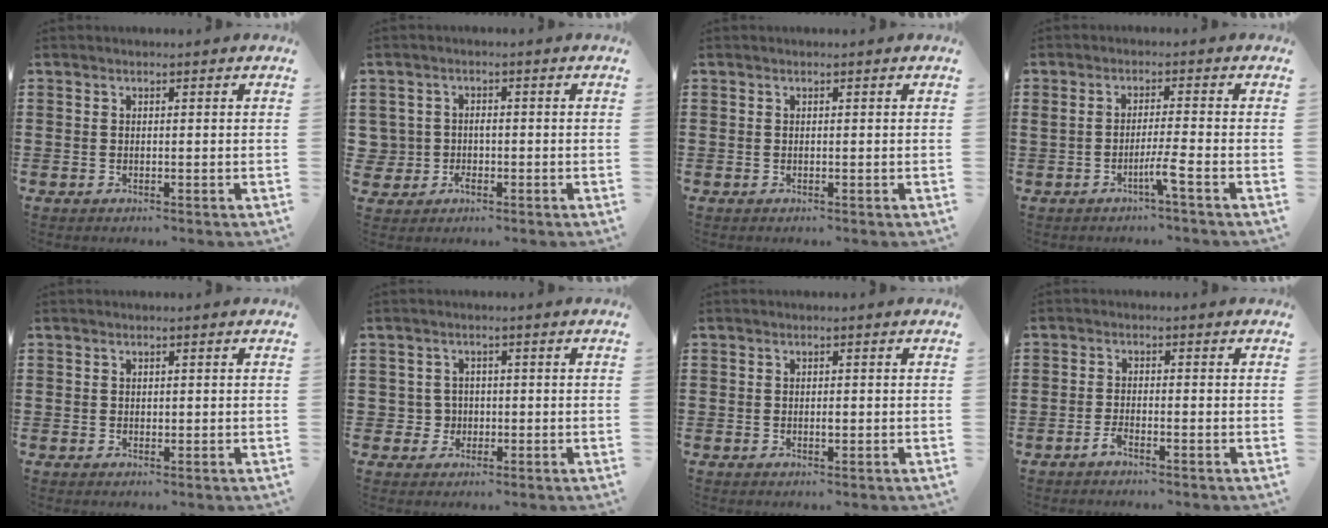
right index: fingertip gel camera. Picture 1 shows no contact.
{"total": 2.5, "force": [-0.9, 2.3, 0.3], "torque": [-0.019, 0.004, -0.022]}
{"total": 0.0}
{"total": 3.7, "force": [-1.7, -0.4, 3.3], "torque": [-0.056, -0.010, -0.033]}
{"total": 0.6, "force": [0.4, 0.5, 0.2], "torque": [-0.004, 0.003, 0.007]}
{"total": 2.7, "force": [-0.5, 2.6, 0.6], "torque": [-0.023, 0.006, -0.015]}
{"total": 0.9, "force": [0.0, 0.3, 0.8], "torque": [-0.016, 0.000, -0.001]}
{"total": 1.8, "force": [-1.4, 0.1, 1.2], "torque": [-0.030, -0.006, -0.027]}